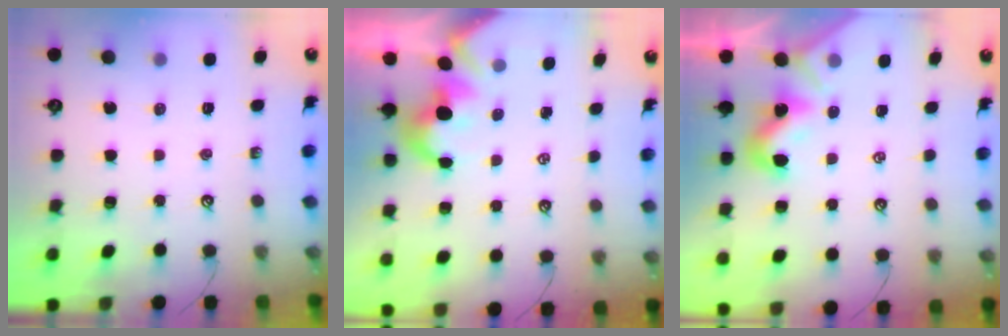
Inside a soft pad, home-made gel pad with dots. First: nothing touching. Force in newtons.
{"total": 1.2, "press": 0.9, "slide": 0.8}
{"total": 2.0, "press": 1.9, "slide": 0.5}